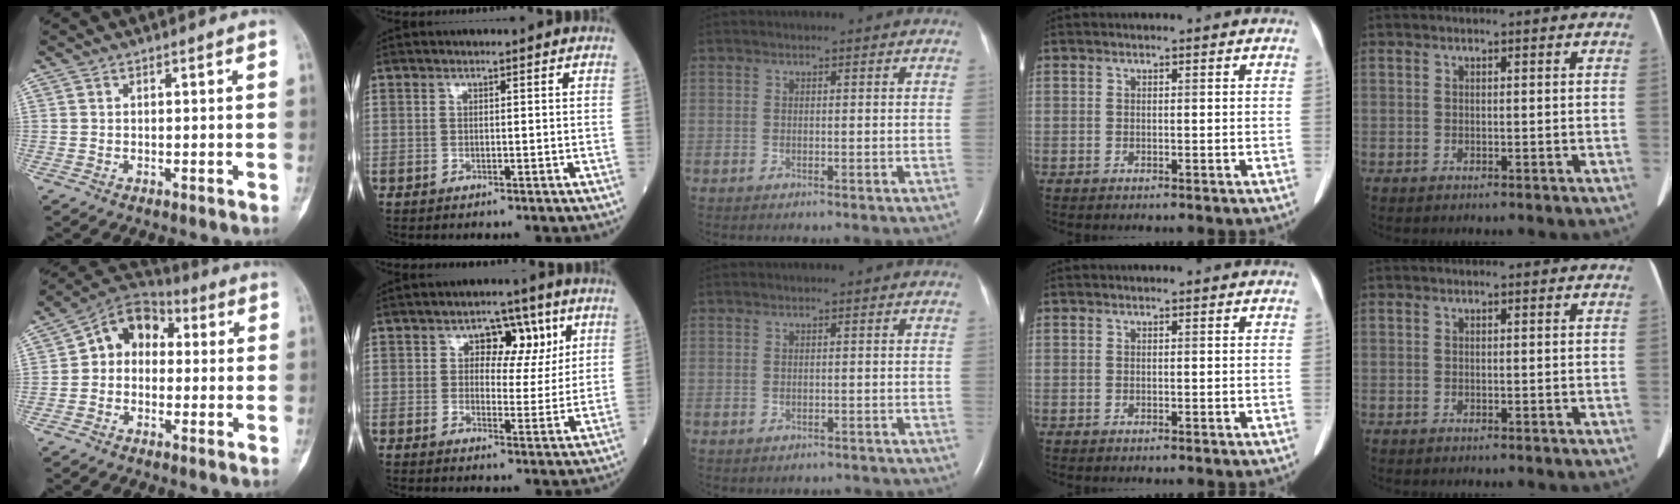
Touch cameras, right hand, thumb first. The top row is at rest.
{"thumb": {"total": 9.8, "force": [0.5, 7.7, 6.0], "torque": [-0.064, 0.036, -0.011]}, "index": {"total": 6.7, "force": [2.6, 3.9, 4.7], "torque": [-0.054, 0.012, 0.035]}, "middle": {"total": 1.7, "force": [-1.4, 1.0, 0.2], "torque": [-0.005, 0.001, -0.016]}}